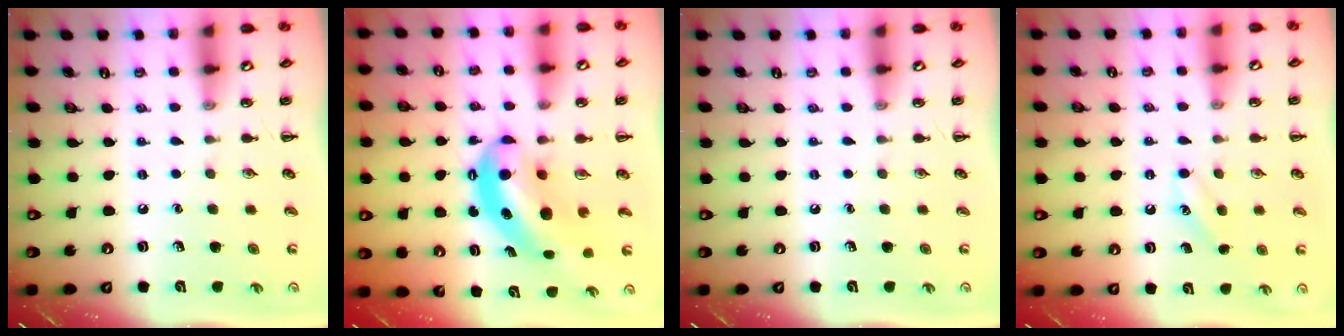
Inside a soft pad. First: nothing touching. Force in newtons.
{"total": 7.6, "press": 7.4, "slide": 1.8}
{"total": 0.0}
{"total": 6.6, "press": 6.5, "slide": 1.5}